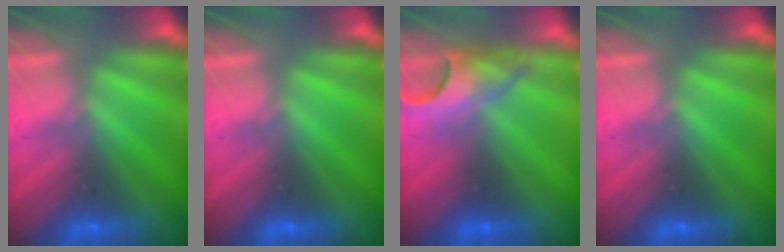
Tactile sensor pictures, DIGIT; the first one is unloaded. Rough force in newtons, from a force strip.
{"total": 0.0}
{"total": 4.8}
{"total": 0.0}